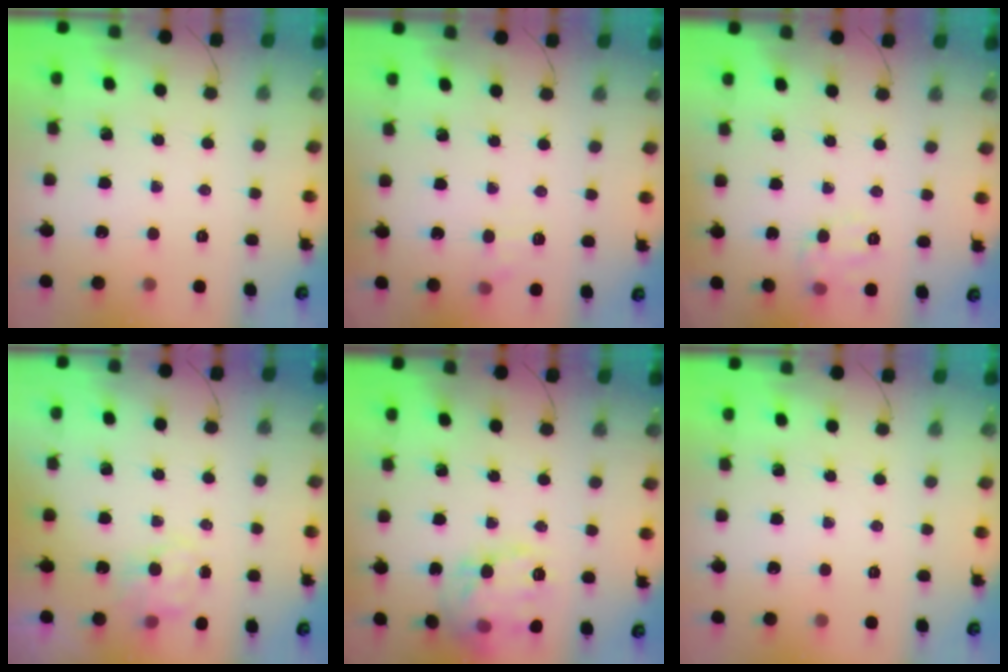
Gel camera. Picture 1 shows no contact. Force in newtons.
{"total": 7.5, "press": 7.4, "slide": 1.6}
{"total": 8.2, "press": 8.2, "slide": 0.6}
{"total": 5.6, "press": 5.5, "slide": 0.5}
{"total": 15.1, "press": 15.1, "slide": 0.7}
{"total": 0.0}